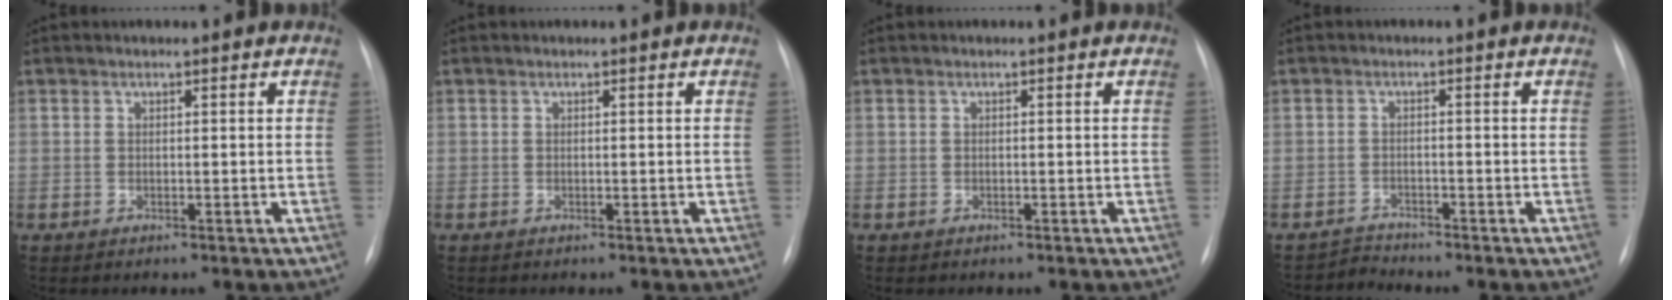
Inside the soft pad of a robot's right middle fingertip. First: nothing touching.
{"total": 0.0}
{"total": 0.0}
{"total": 2.3, "force": [-1.9, -0.3, -1.3], "torque": [0.030, -0.014, -0.035]}